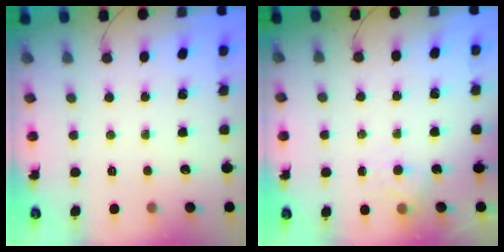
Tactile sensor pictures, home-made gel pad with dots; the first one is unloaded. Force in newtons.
{"total": 4.5, "press": 4.2, "slide": 1.5}